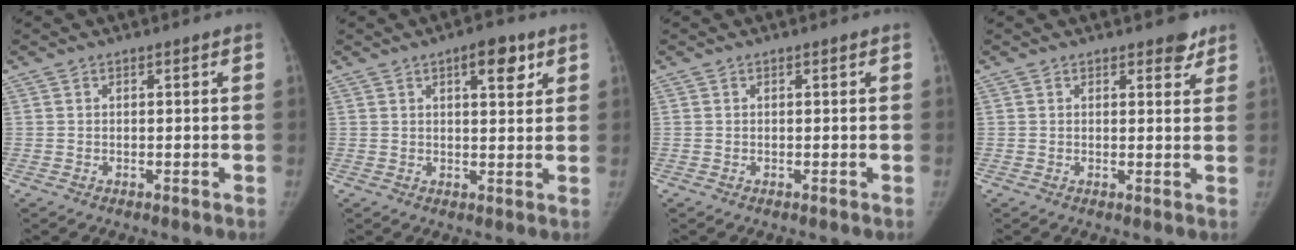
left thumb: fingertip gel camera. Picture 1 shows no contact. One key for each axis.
{"total": 6.1, "fx": 3.1, "fy": 2.4, "fz": 4.7, "tx": -0.046, "ty": -0.012, "tz": 0.039}
{"total": 0.0}
{"total": 3.0, "fx": 2.2, "fy": 1.5, "fz": 1.3, "tx": 0.006, "ty": -0.012, "tz": 0.025}